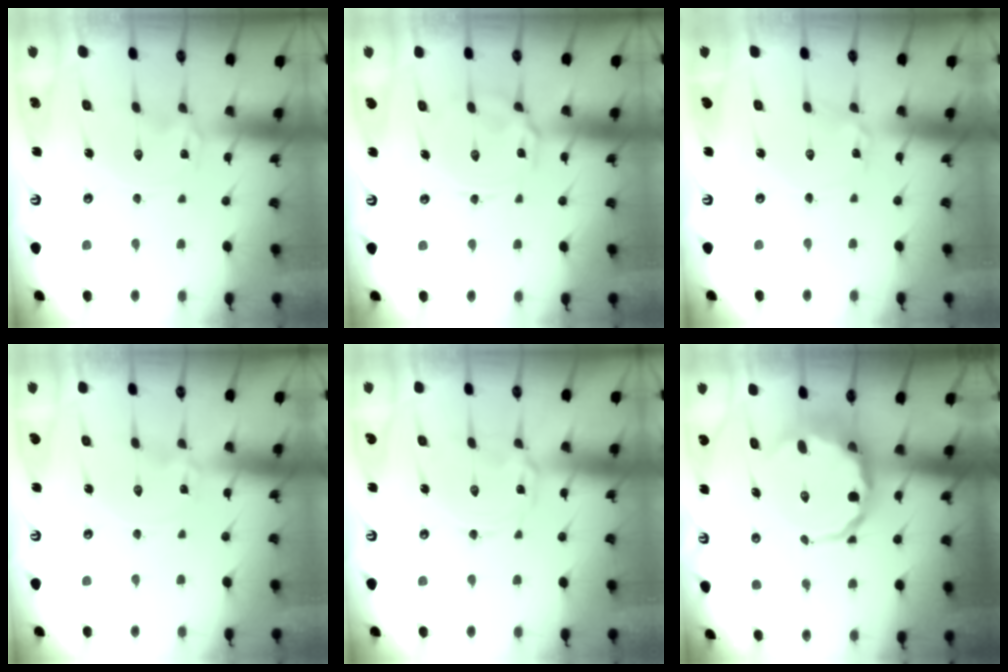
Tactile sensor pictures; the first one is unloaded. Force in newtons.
{"total": 8.0, "press": 7.9, "slide": 0.6}
{"total": 2.0, "press": 2.0, "slide": 0.2}
{"total": 0.0}
{"total": 2.3, "press": 2.3, "slide": 0.2}
{"total": 8.9, "press": 8.5, "slide": 2.5}